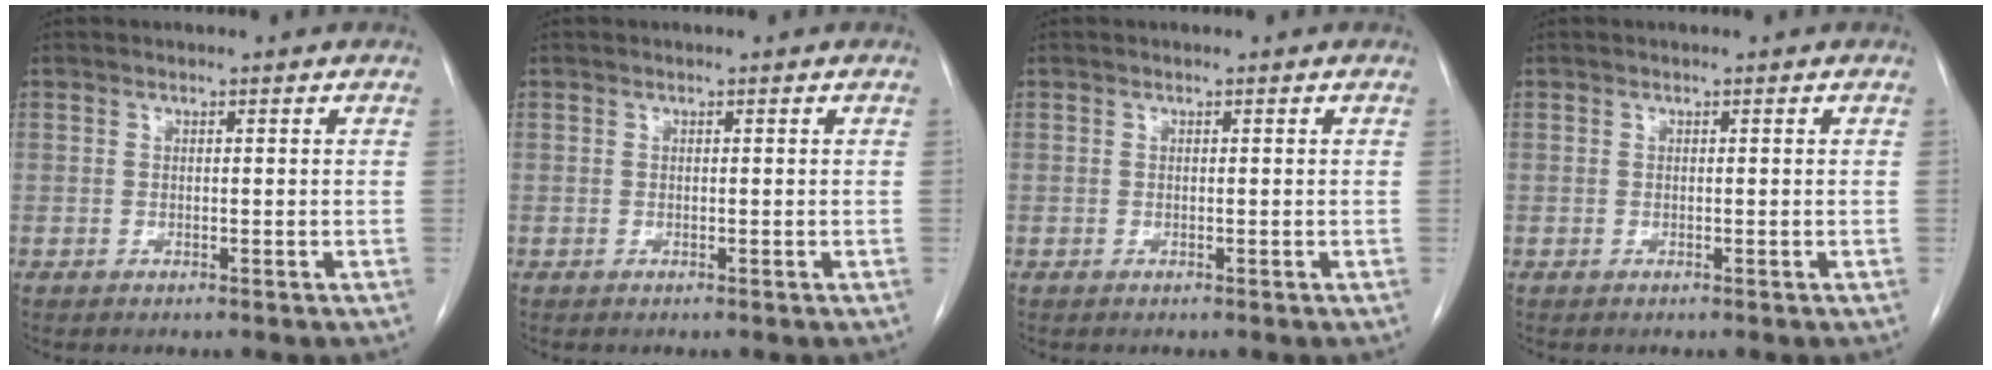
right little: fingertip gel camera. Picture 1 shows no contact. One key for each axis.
{"total": 0.0}
{"total": 0.0}
{"total": 0.0}